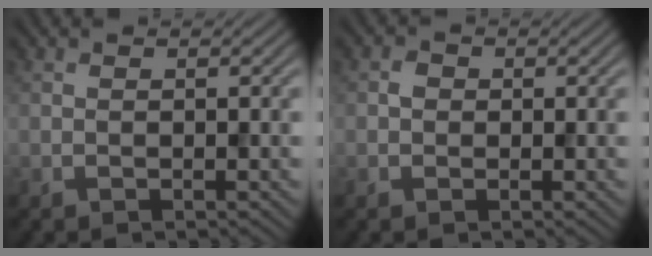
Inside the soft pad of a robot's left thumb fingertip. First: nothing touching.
{"total": 1.0, "force": [0.0, 1.0, 0.3], "torque": [-0.003, -0.002, -0.004]}